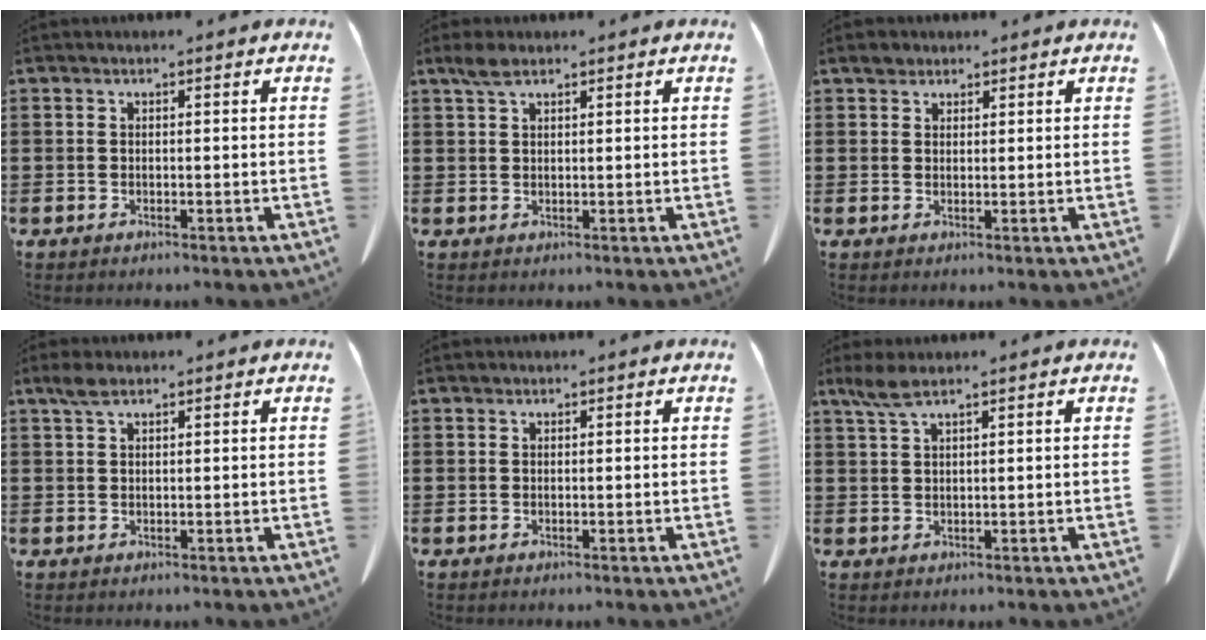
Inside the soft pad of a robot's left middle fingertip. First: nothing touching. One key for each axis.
{"total": 2.5, "fx": 1.5, "fy": 1.0, "fz": 1.8, "tx": -0.040, "ty": 0.005, "tz": 0.028}
{"total": 1.8, "fx": 1.5, "fy": 1.0, "fz": 0.2, "tx": -0.001, "ty": 0.002, "tz": 0.029}
{"total": 2.3, "fx": 1.3, "fy": 1.0, "fz": 1.7, "tx": -0.038, "ty": 0.006, "tz": 0.023}
{"total": 0.0}
{"total": 3.5, "fx": 2.2, "fy": 0.7, "fz": 2.6, "tx": -0.063, "ty": -0.001, "tz": 0.038}